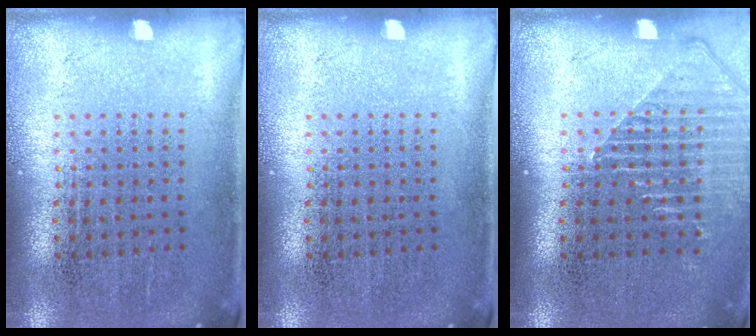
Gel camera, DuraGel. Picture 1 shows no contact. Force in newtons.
{"total": 0.0}
{"total": 1.3, "press": 1.3, "slide": 0.4}